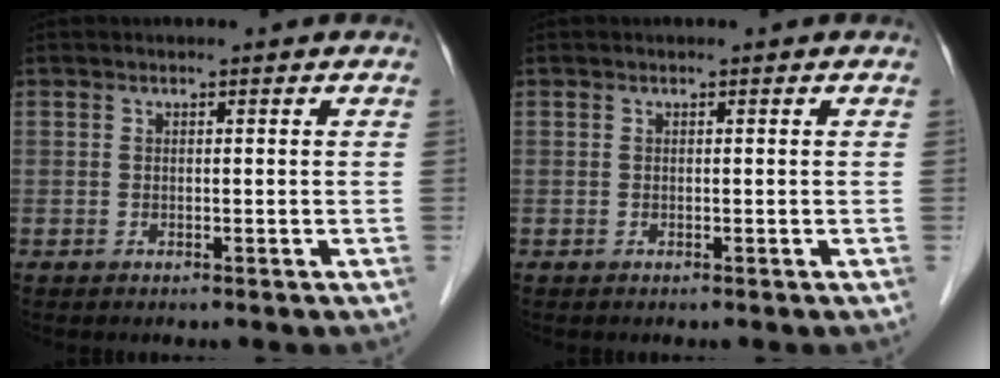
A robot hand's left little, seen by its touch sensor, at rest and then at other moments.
{"total": 0.0}